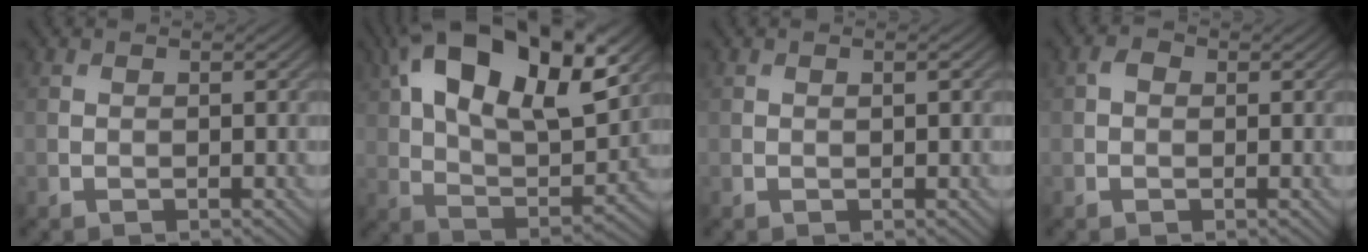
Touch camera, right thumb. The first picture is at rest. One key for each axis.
{"total": 19.2, "fx": 9.0, "fy": 9.1, "fz": 14.3, "tx": -0.261, "ty": 0.029, "tz": 0.131}
{"total": 0.6, "fx": 0.1, "fy": 0.1, "fz": 0.6, "tx": -0.008, "ty": 0.002, "tz": 0.002}
{"total": 1.2, "fx": 0.1, "fy": 1.0, "fz": 0.7, "tx": -0.014, "ty": 0.001, "tz": -0.005}